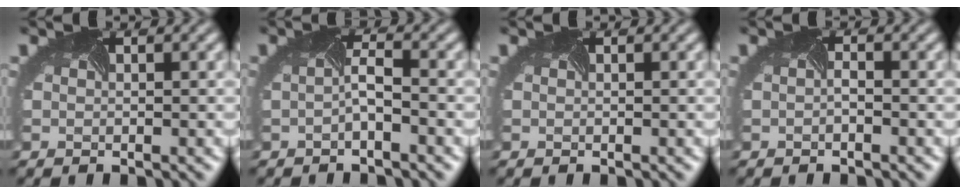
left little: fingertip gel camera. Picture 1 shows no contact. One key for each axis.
{"total": 1.4, "fx": -0.8, "fy": 0.0, "fz": 1.1, "tx": -0.026, "ty": -0.002, "tz": -0.017}
{"total": 0.0}
{"total": 0.7, "fx": -0.6, "fy": -0.1, "fz": 0.2, "tx": -0.011, "ty": -0.004, "tz": -0.012}